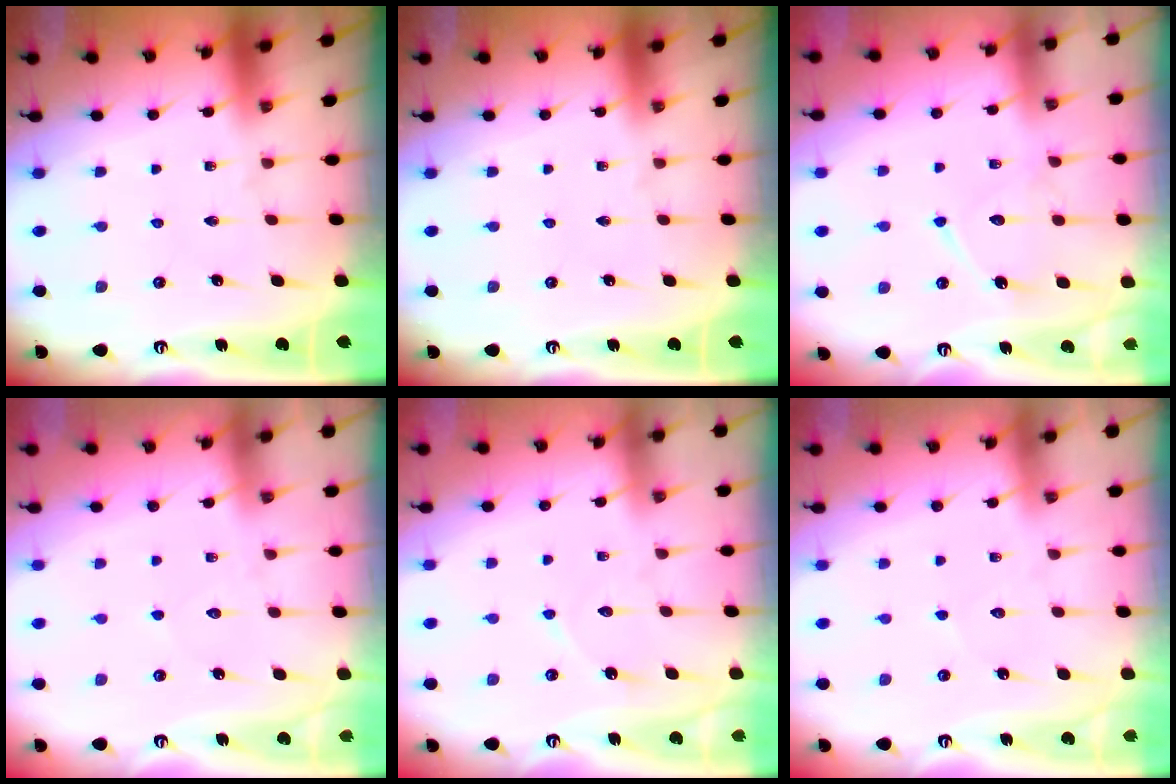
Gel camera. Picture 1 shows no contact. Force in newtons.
{"total": 0.0}
{"total": 10.8, "press": 10.7, "slide": 0.9}
{"total": 5.4, "press": 5.4, "slide": 0.7}
{"total": 4.7, "press": 4.7, "slide": 0.5}
{"total": 4.1, "press": 4.1, "slide": 0.5}